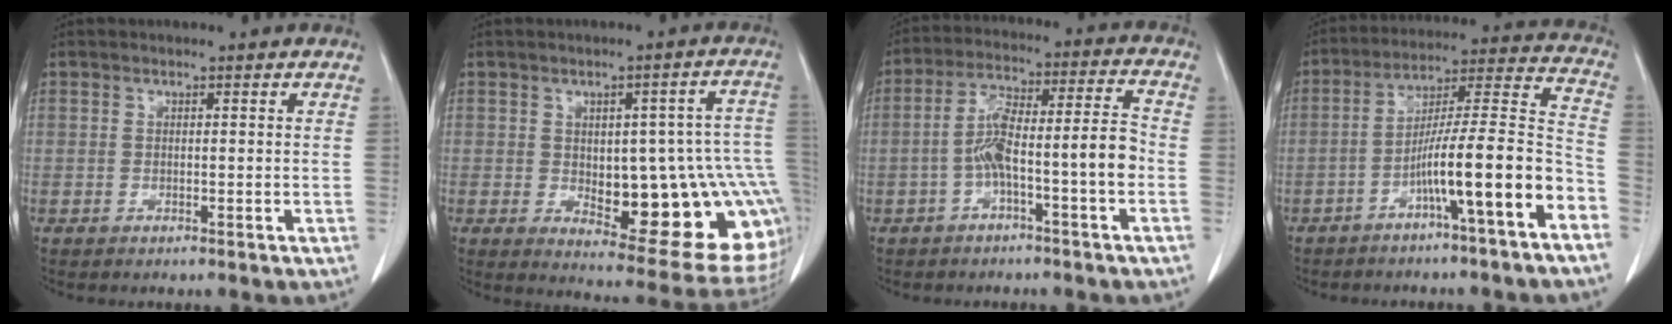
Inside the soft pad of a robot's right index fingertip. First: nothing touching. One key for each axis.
{"total": 20.8, "fx": -2.9, "fy": 6.9, "fz": 19.4, "tx": -0.167, "ty": 0.025, "tz": -0.009}
{"total": 10.0, "fx": -3.1, "fy": 0.7, "fz": 9.5, "tx": -0.170, "ty": 0.036, "tz": -0.052}
{"total": 14.3, "fx": -6.7, "fy": -0.1, "fz": 12.6, "tx": -0.198, "ty": 0.023, "tz": -0.109}